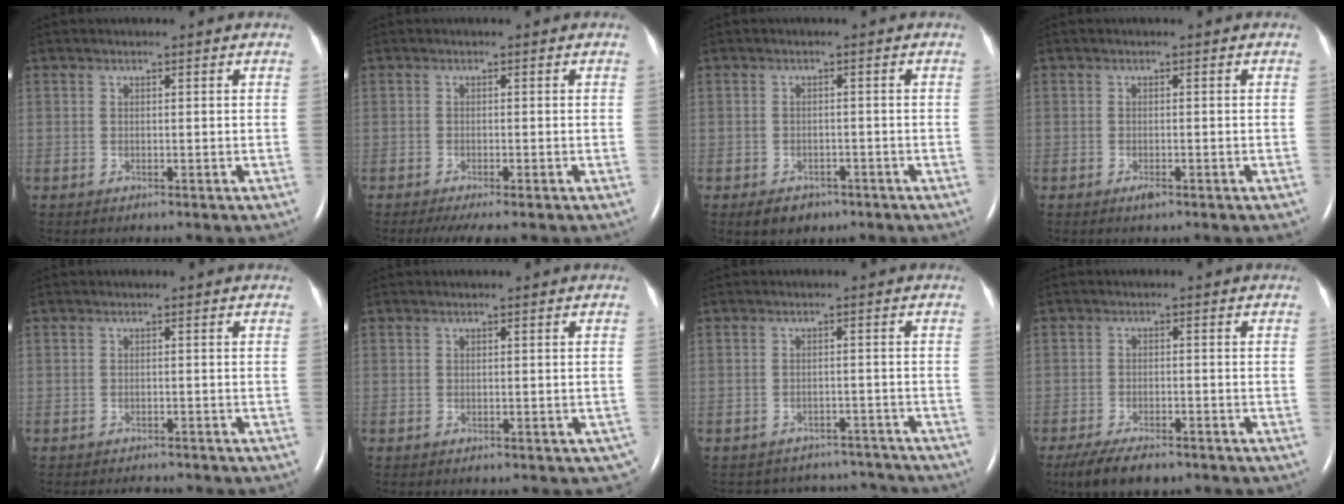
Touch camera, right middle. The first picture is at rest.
{"total": 4.5, "force": [-3.5, 0.5, 2.9], "torque": [-0.044, -0.012, -0.050]}
{"total": 3.5, "force": [-2.3, 2.4, 1.2], "torque": [-0.021, 0.002, -0.025]}
{"total": 1.4, "force": [-0.9, 0.4, 1.0], "torque": [-0.018, -0.002, -0.011]}
{"total": 3.5, "force": [-3.2, 1.0, 1.0], "torque": [-0.014, -0.004, -0.037]}
{"total": 1.4, "force": [-0.8, 0.9, 0.6], "torque": [0.004, 0.002, -0.007]}
{"total": 8.6, "force": [-8.2, 2.8, -0.4], "torque": [0.003, 0.027, -0.092]}
{"total": 7.4, "force": [-5.7, 2.4, 4.0], "torque": [-0.071, -0.011, -0.088]}